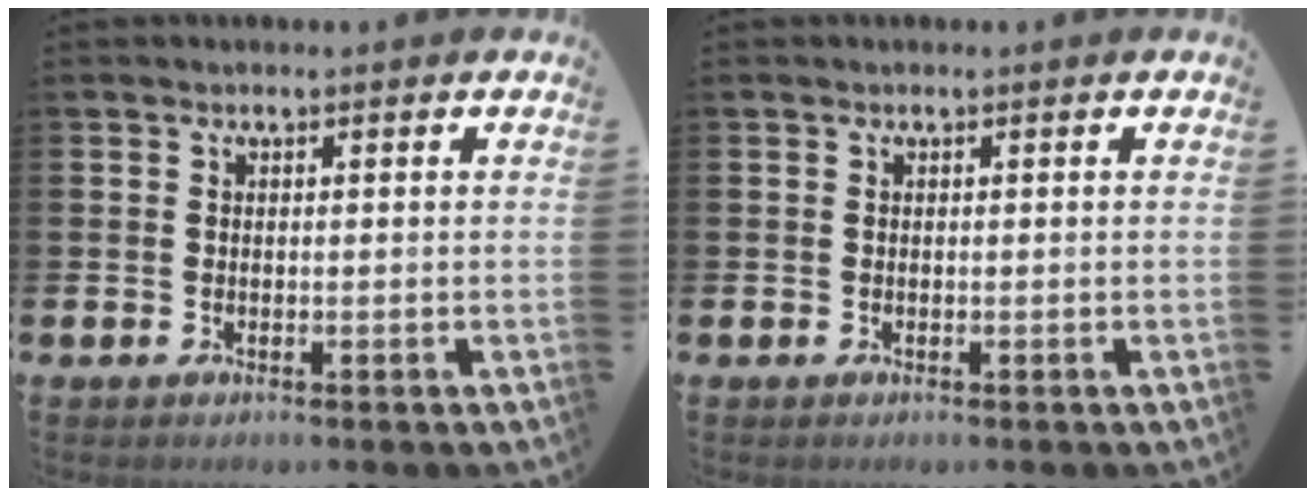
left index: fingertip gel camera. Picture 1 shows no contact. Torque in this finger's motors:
{"motor_torque": [0.00, 0.00, 0.00, 0.00]}